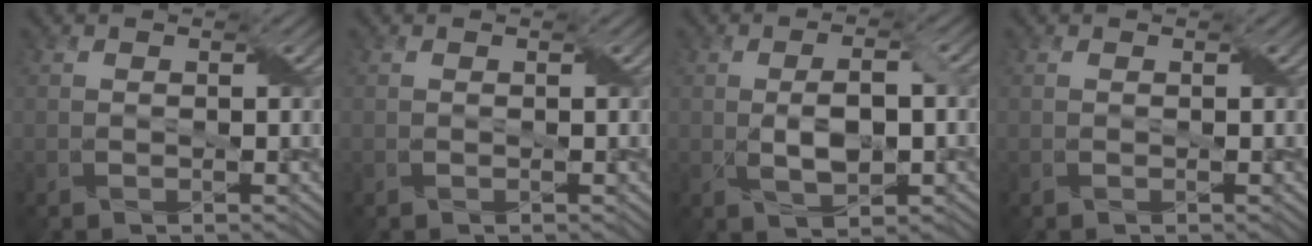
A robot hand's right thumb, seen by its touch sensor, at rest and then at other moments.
{"total": 0.0}
{"total": 5.0, "force": [-0.4, 2.3, 4.4], "torque": [-0.083, -0.001, -0.005]}
{"total": 0.0}